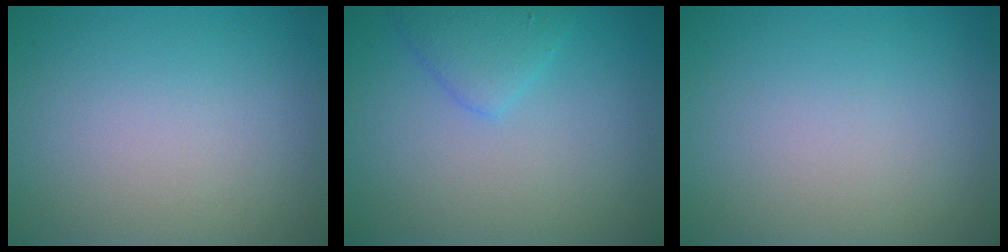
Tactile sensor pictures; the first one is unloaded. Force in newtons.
{"total": 2.2, "press": 2.2, "slide": 0.2}
{"total": 0.0}